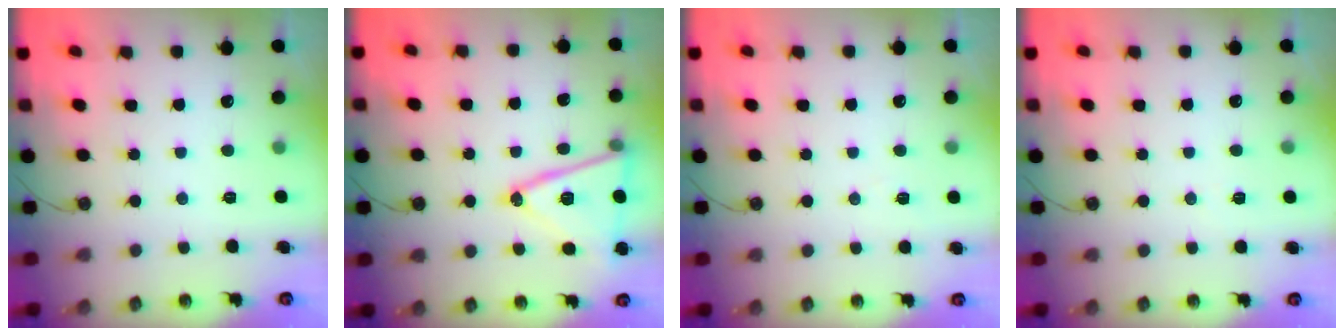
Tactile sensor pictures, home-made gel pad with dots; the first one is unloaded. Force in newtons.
{"total": 17.6, "press": 17.3, "slide": 3.4}
{"total": 3.3, "press": 2.8, "slide": 1.7}
{"total": 2.5, "press": 2.2, "slide": 1.1}